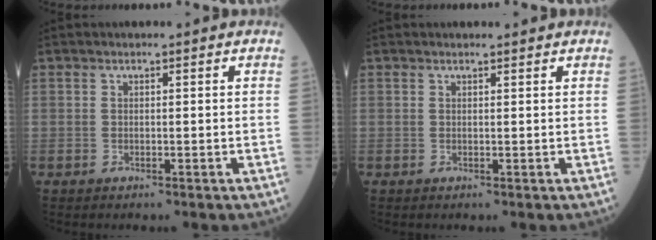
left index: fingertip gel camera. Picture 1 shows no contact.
{"total": 1.2, "force": [1.2, 0.1, 0.2], "torque": [-0.009, 0.004, 0.017]}